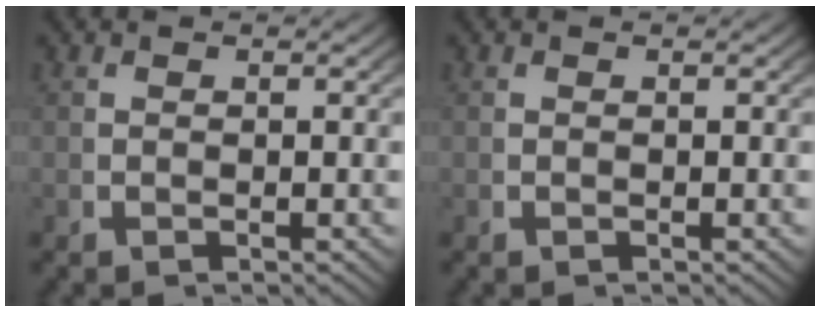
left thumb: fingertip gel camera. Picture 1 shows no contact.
{"total": 0.0}